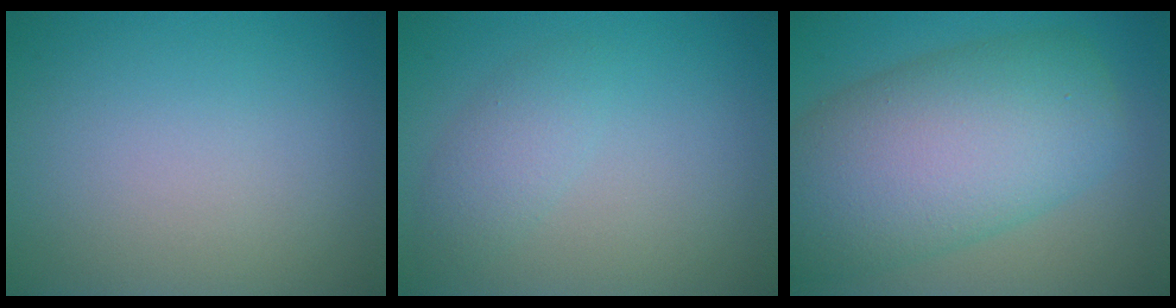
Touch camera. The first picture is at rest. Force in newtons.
{"total": 2.0, "press": 2.0, "slide": 0.2}
{"total": 11.0, "press": 11.0, "slide": 0.4}